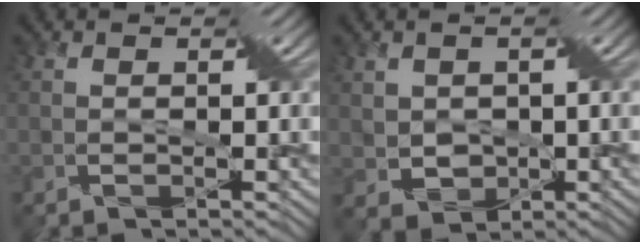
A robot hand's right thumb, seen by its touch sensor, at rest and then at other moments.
{"total": 2.6, "force": [0.8, 2.3, 0.9], "torque": [-0.053, -0.016, 0.020]}